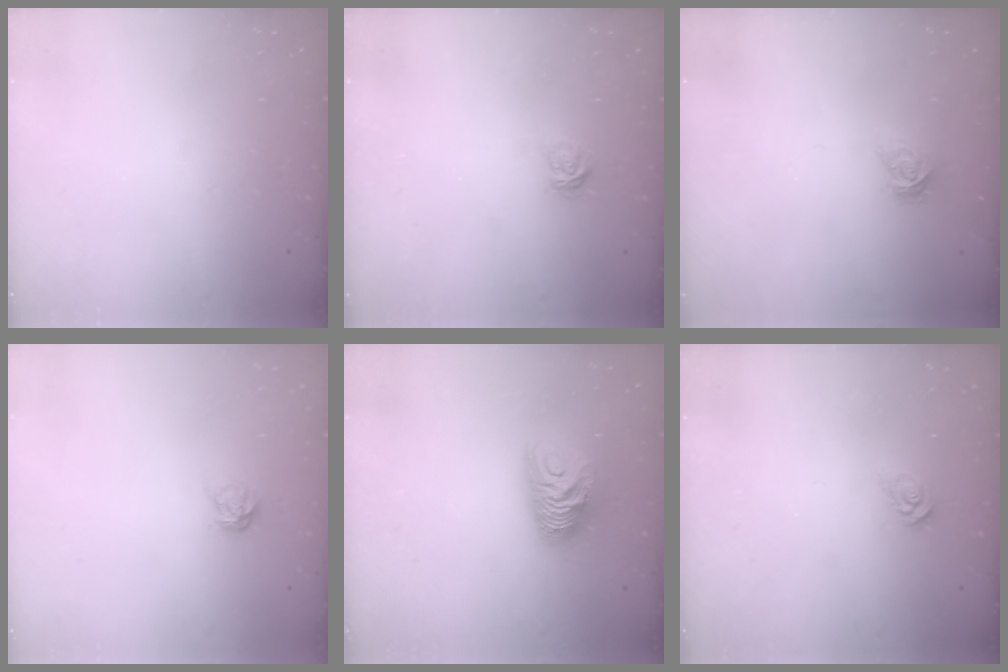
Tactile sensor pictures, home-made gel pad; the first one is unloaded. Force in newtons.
{"total": 5.2, "press": 5.2, "slide": 0.5}
{"total": 4.7, "press": 4.7, "slide": 0.4}
{"total": 4.8, "press": 4.7, "slide": 0.5}
{"total": 9.9, "press": 9.9, "slide": 0.3}
{"total": 3.1, "press": 3.1, "slide": 0.3}